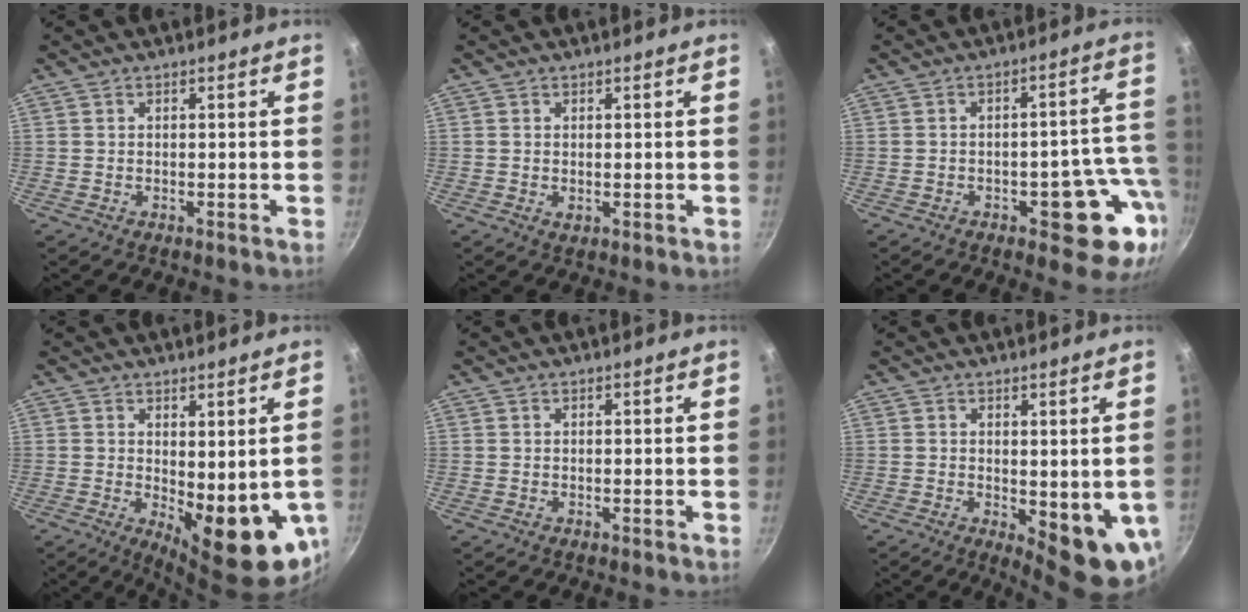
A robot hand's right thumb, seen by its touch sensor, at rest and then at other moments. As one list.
[{"total": 1.1, "force": [0.0, 0.7, 0.8], "torque": [-0.013, -0.002, 0.001]}, {"total": 12.6, "force": [-4.7, 5.7, 10.2], "torque": [-0.062, 0.038, -0.056]}, {"total": 12.8, "force": [-1.0, 5.0, 11.8], "torque": [-0.133, -0.021, 0.003]}, {"total": 0.0}, {"total": 9.1, "force": [-0.7, 3.3, 8.4], "torque": [-0.092, -0.015, -0.001]}]